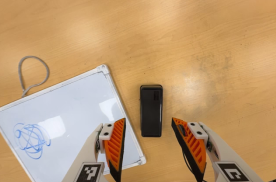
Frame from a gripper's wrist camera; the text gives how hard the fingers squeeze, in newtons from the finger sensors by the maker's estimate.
{"total": 0.0}